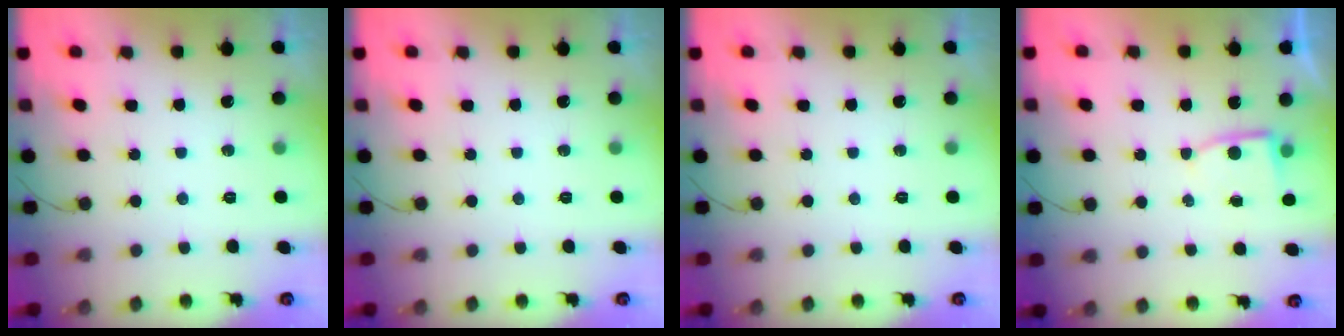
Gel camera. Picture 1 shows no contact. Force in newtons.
{"total": 0.0}
{"total": 0.0}
{"total": 2.8, "press": 2.8, "slide": 0.3}